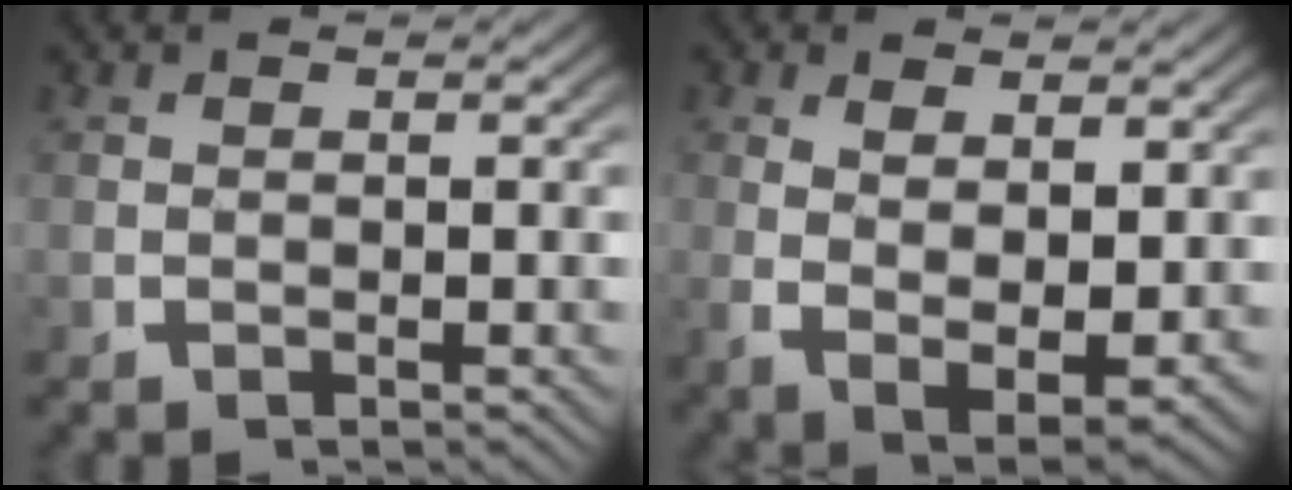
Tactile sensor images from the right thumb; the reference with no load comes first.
{"total": 5.8, "force": [-0.2, 3.4, 4.7], "torque": [-0.109, -0.032, 0.017]}